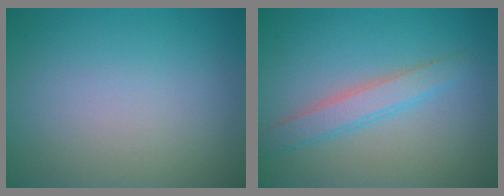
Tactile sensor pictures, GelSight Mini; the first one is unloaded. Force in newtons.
{"total": 2.7, "press": 2.7, "slide": 0.1}